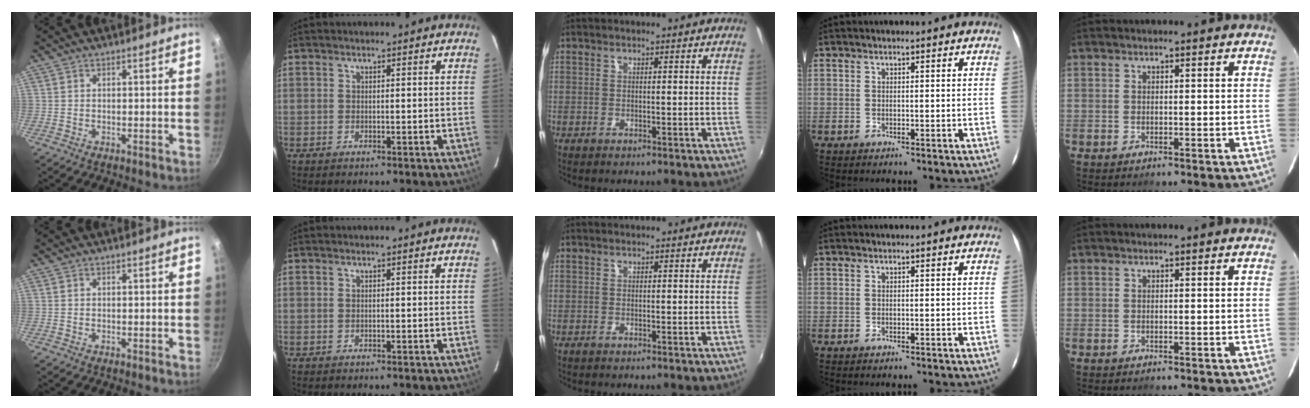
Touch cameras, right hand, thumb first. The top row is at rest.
{}